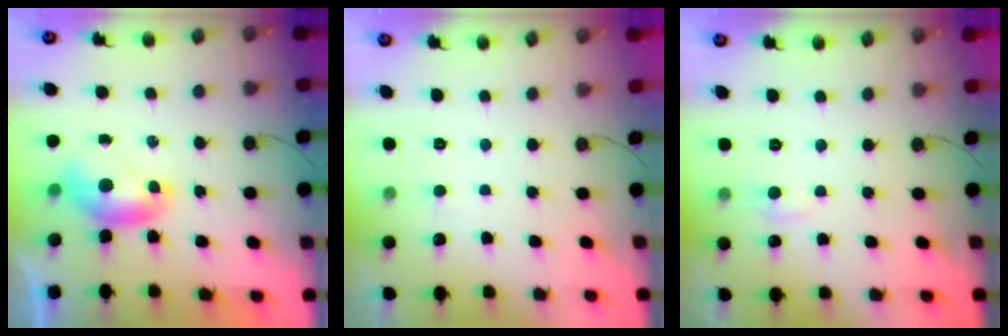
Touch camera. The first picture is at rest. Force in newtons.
{"total": 2.8, "press": 2.8, "slide": 0.4}
{"total": 1.8, "press": 1.7, "slide": 0.7}